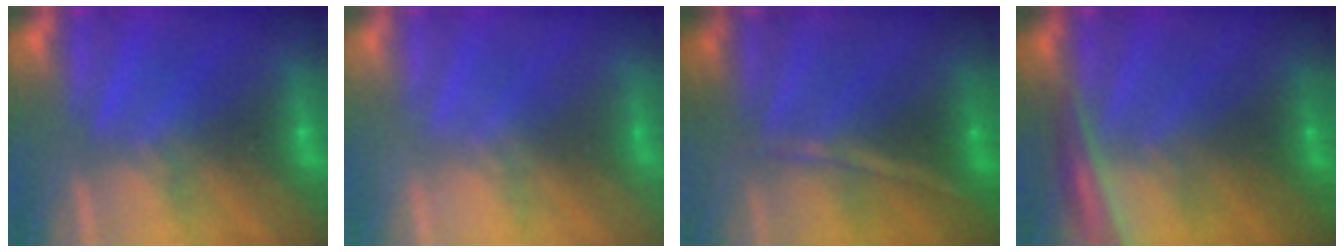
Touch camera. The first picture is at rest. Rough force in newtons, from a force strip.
{"total": 2.1}
{"total": 1.3}
{"total": 2.9}